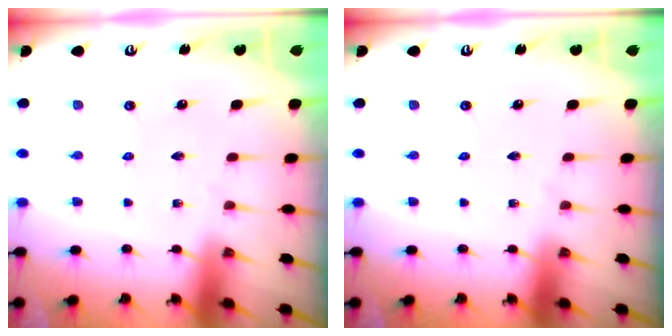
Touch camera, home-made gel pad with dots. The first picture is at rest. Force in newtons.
{"total": 0.0}